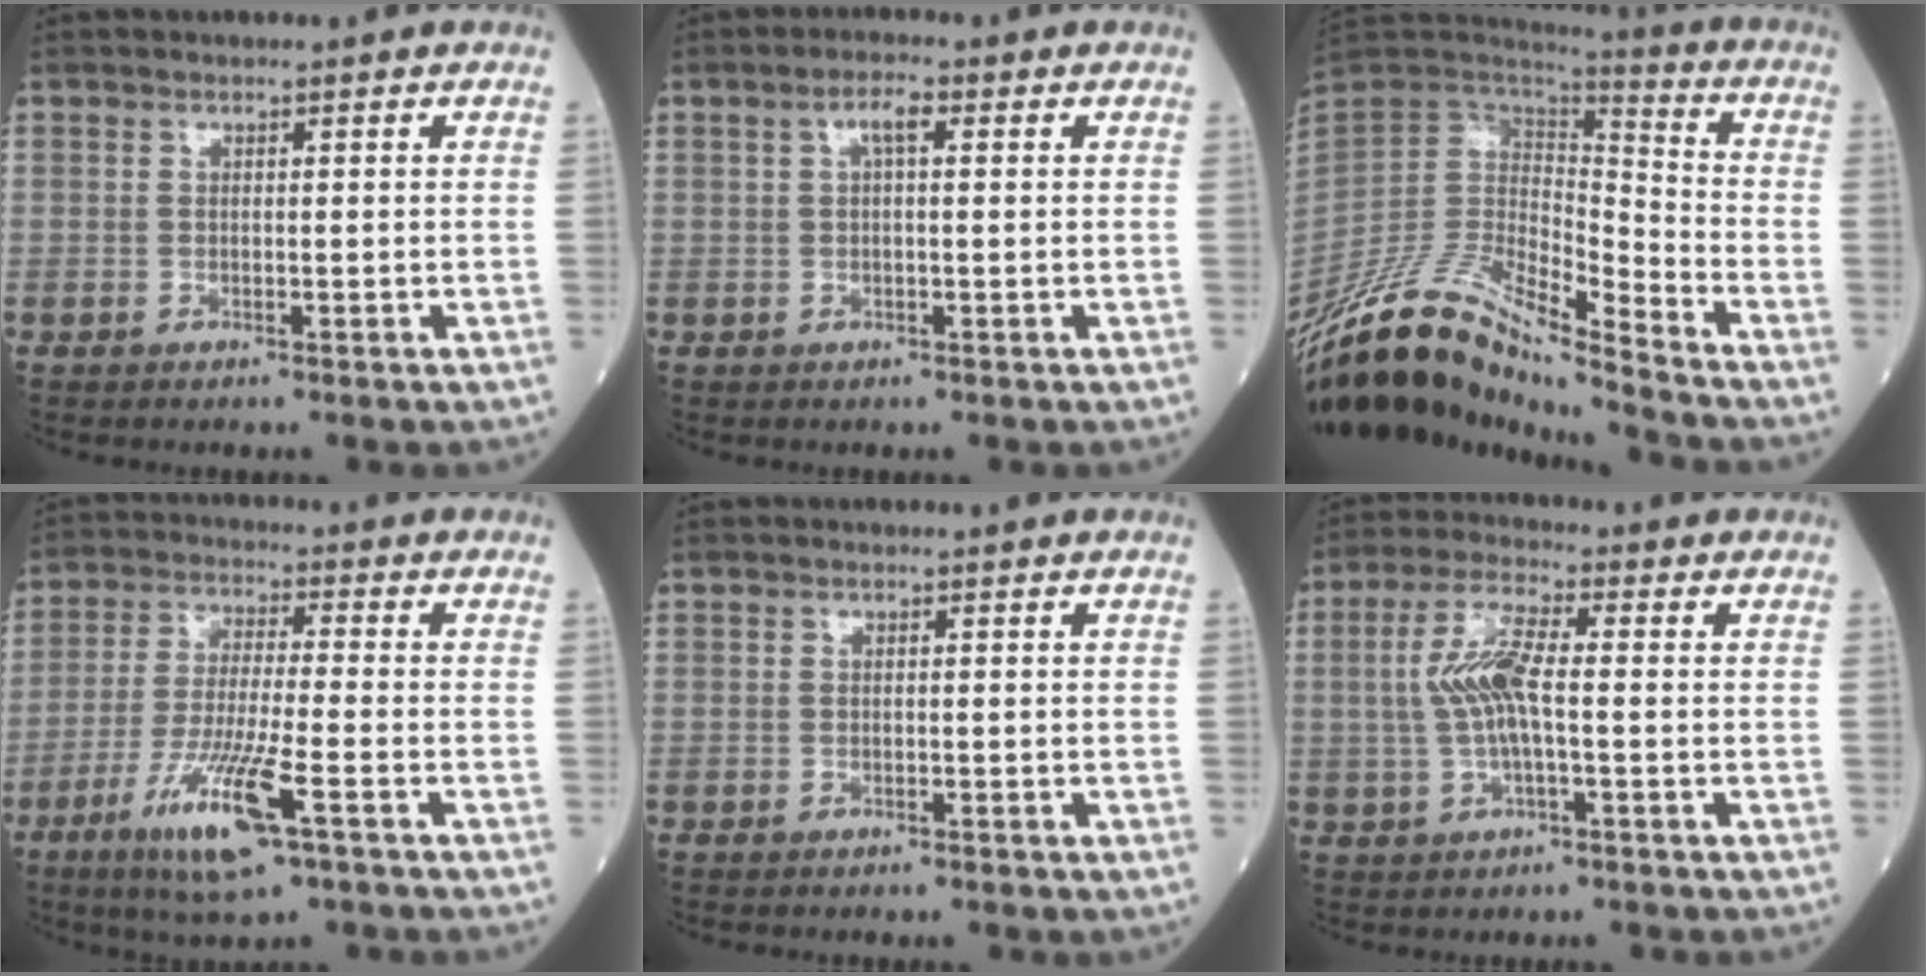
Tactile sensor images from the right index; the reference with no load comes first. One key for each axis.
{"total": 2.7, "fx": 0.8, "fy": 0.7, "fz": 2.5, "tx": -0.051, "ty": 0.010, "tz": 0.014}
{"total": 19.5, "fx": -17.1, "fy": 2.6, "fz": 9.1, "tx": -0.191, "ty": 0.018, "tz": -0.319}
{"total": 11.5, "fx": -6.0, "fy": 0.8, "fz": 9.8, "tx": -0.196, "ty": -0.024, "tz": -0.109}
{"total": 0.8, "fx": -0.7, "fy": 0.2, "fz": 0.3, "tx": -0.011, "ty": -0.003, "tz": -0.008}
{"total": 7.1, "fx": -0.2, "fy": 1.7, "fz": 6.9, "tx": -0.153, "ty": 0.012, "tz": -0.005}